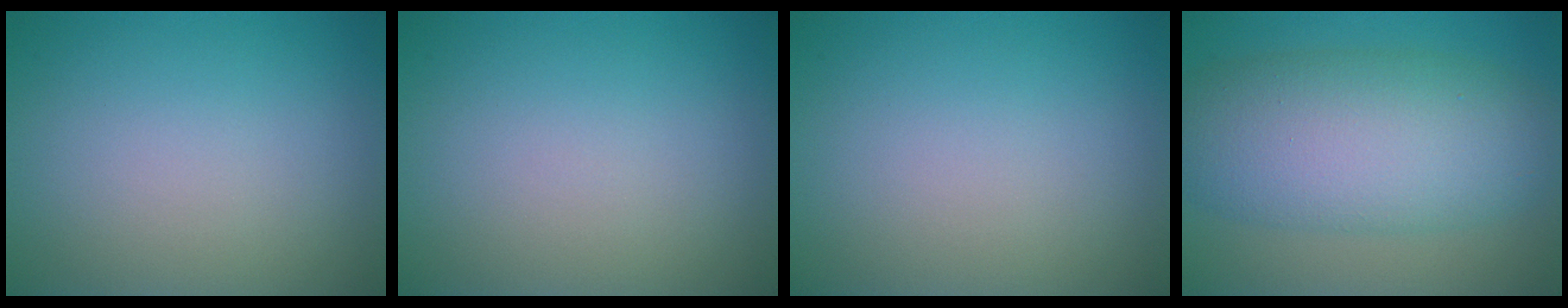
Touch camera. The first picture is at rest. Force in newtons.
{"total": 0.0}
{"total": 0.0}
{"total": 9.6, "press": 9.6, "slide": 0.2}